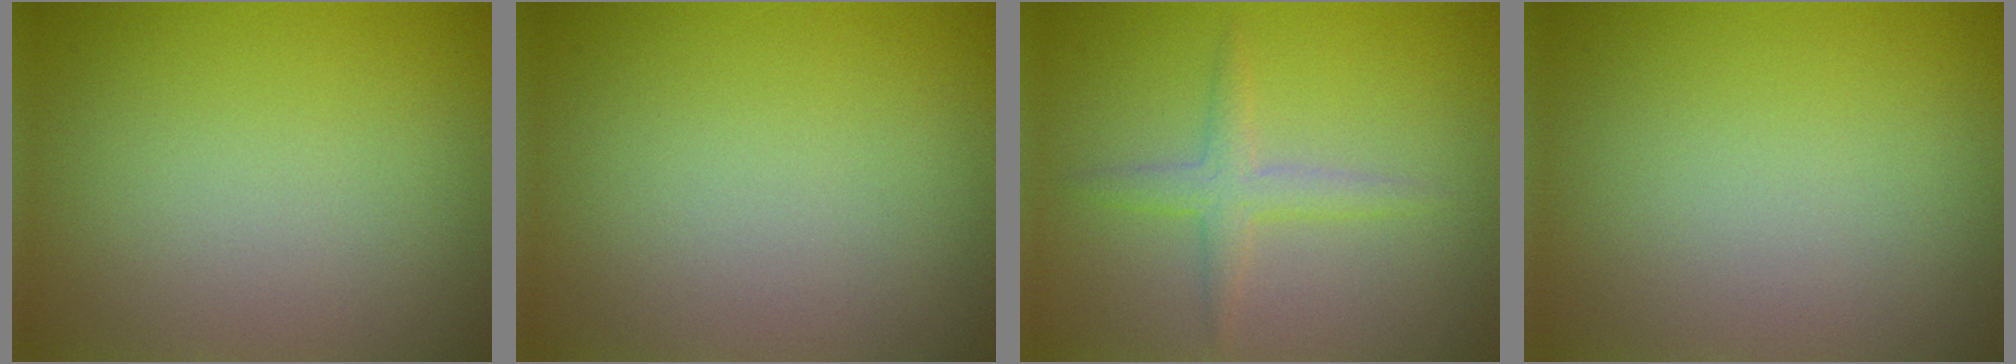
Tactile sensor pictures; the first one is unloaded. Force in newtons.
{"total": 0.0}
{"total": 2.2, "press": 2.2, "slide": 0.1}
{"total": 0.0}